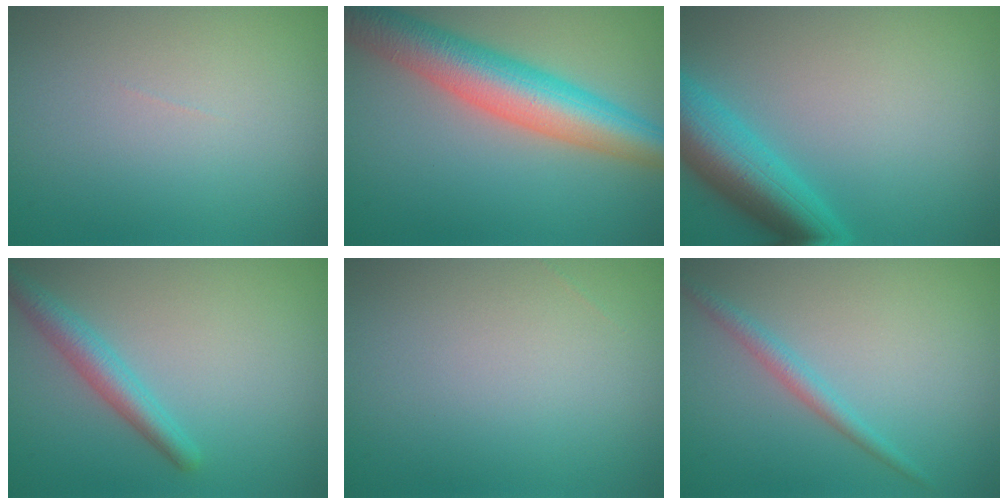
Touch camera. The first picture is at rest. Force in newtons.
{"total": 8.4, "press": 8.4, "slide": 0.3}
{"total": 6.6, "press": 6.6, "slide": 0.3}
{"total": 2.9, "press": 2.9, "slide": 0.1}
{"total": 0.0}
{"total": 1.8, "press": 1.8, "slide": 0.1}